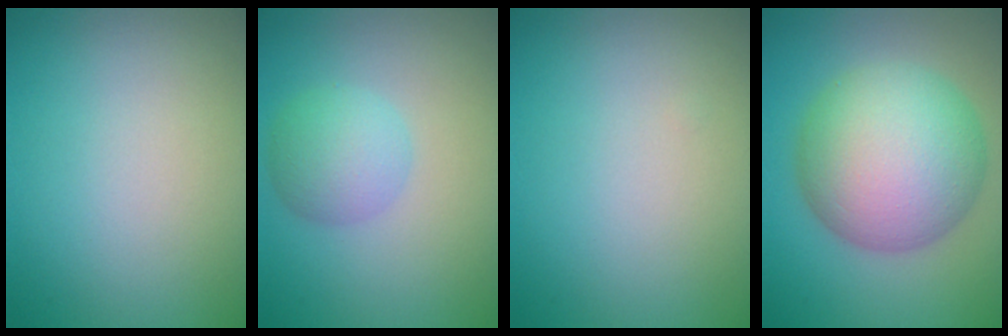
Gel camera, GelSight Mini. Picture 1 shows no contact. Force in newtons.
{"total": 3.4, "press": 3.4, "slide": 0.1}
{"total": 0.0}
{"total": 11.3, "press": 11.3, "slide": 0.4}